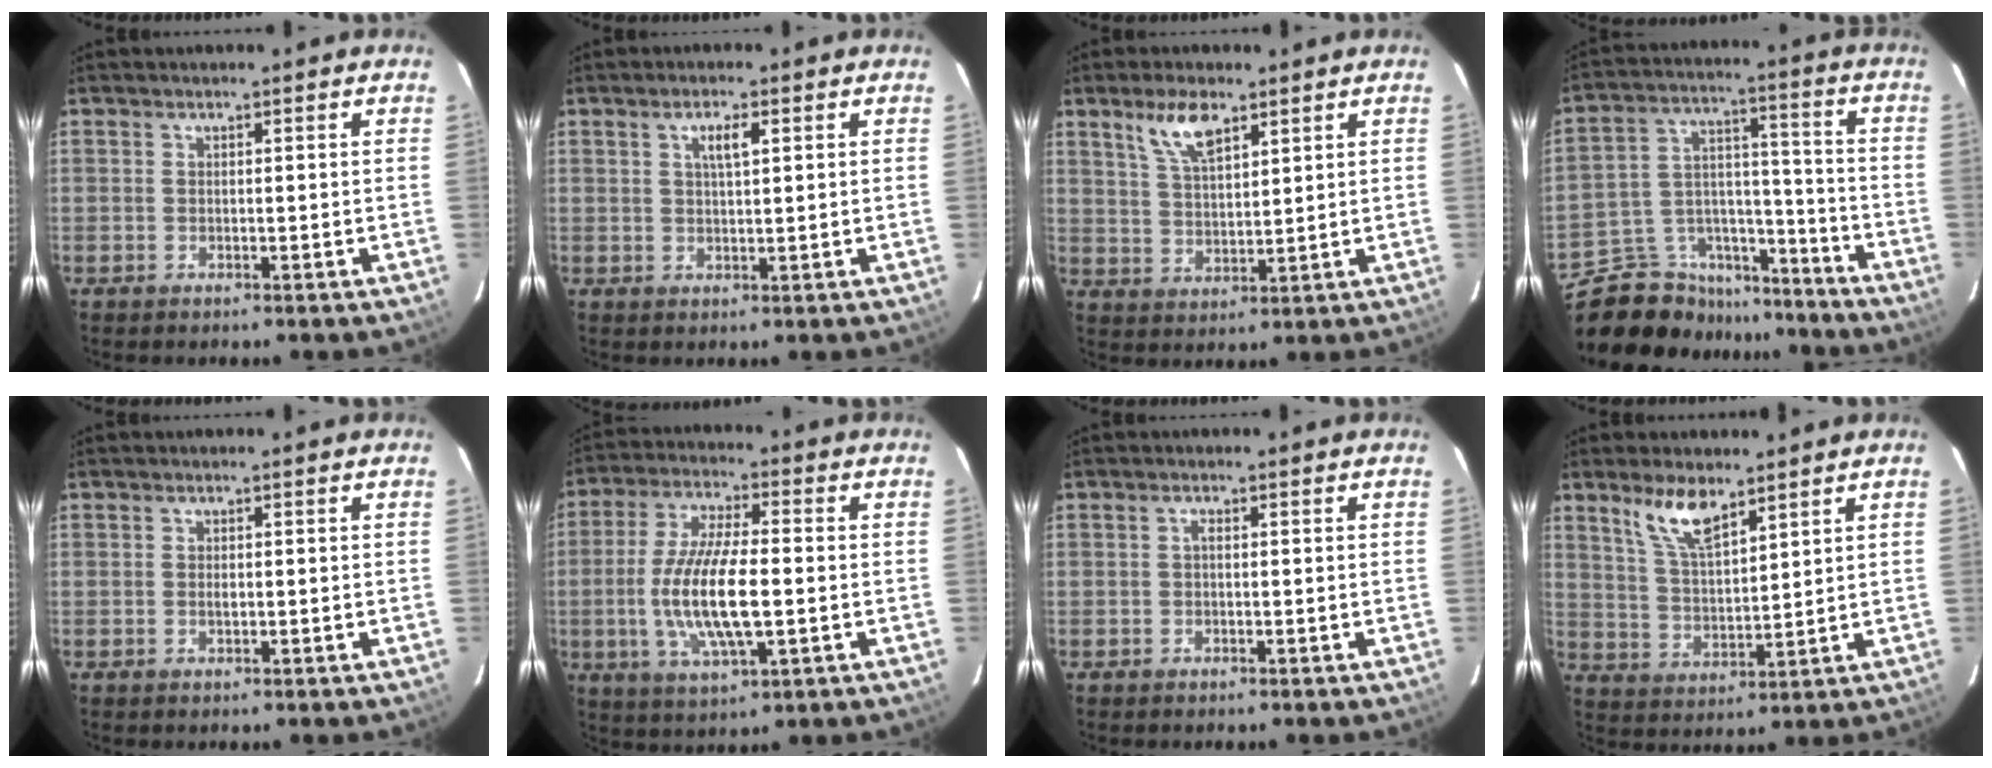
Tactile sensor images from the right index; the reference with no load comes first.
{"total": 3.1, "force": [1.2, 0.8, 2.7], "torque": [-0.049, 0.005, 0.021]}
{"total": 7.3, "force": [4.6, 2.8, 5.0], "torque": [-0.093, 0.007, 0.093]}
{"total": 16.9, "force": [-14.3, 8.3, 3.4], "torque": [-0.084, 0.064, -0.220]}
{"total": 0.8, "force": [-0.1, 0.5, 0.7], "torque": [-0.011, -0.001, -0.001]}
{"total": 14.1, "force": [-2.0, 4.0, 13.4], "torque": [-0.272, -0.008, -0.035]}
{"total": 0.6, "force": [-0.1, 0.3, 0.6], "torque": [-0.011, 0.005, -0.003]}
{"total": 8.3, "force": [5.8, 2.8, 5.3], "torque": [-0.101, 0.004, 0.121]}